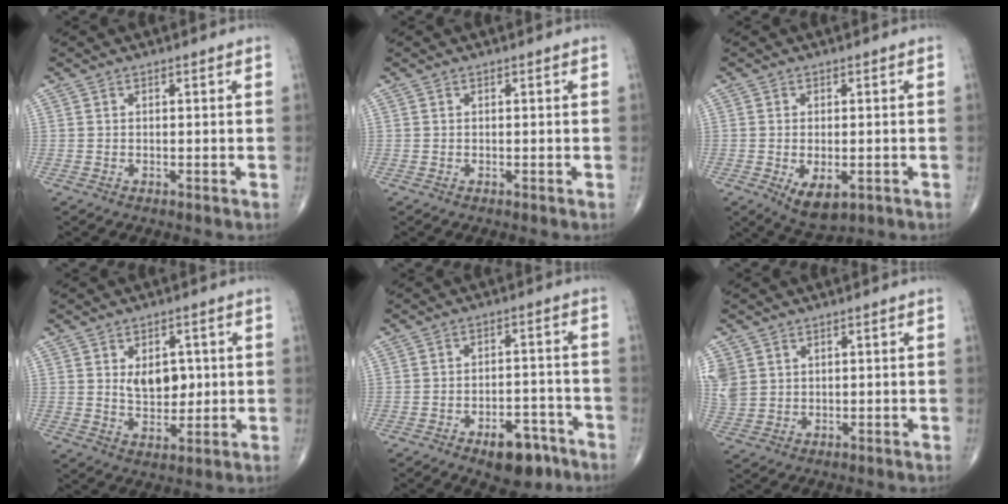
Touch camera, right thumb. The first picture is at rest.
{"total": 0.0}
{"total": 6.4, "force": [-2.0, 3.3, 5.2], "torque": [-0.083, -0.008, -0.022]}
{"total": 7.3, "force": [1.3, 4.8, 5.4], "torque": [-0.056, -0.012, 0.029]}
{"total": 8.5, "force": [-5.2, 4.4, 5.1], "torque": [-0.049, 0.034, -0.070]}
{"total": 8.5, "force": [2.9, 7.2, 3.6], "torque": [-0.102, 0.003, 0.071]}